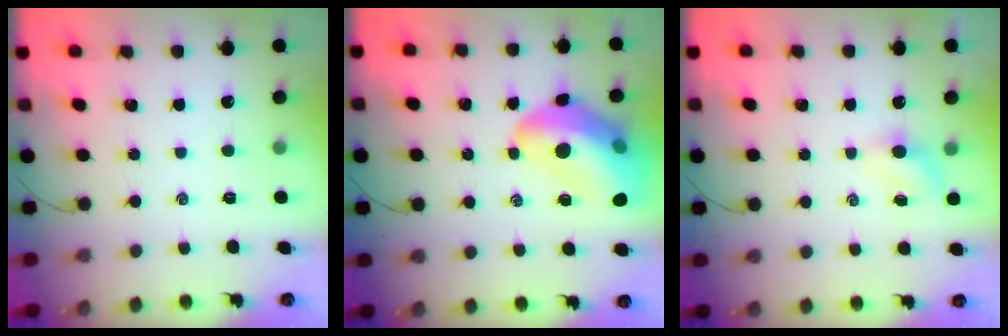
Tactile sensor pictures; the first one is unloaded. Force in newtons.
{"total": 19.9, "press": 19.5, "slide": 4.1}
{"total": 4.3, "press": 4.1, "slide": 1.3}